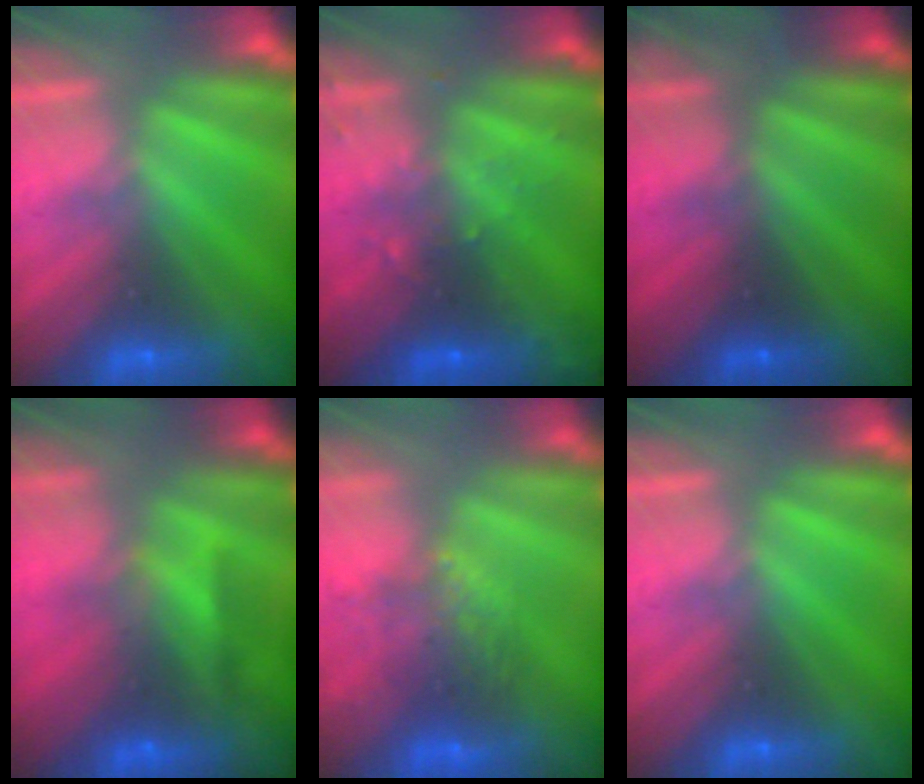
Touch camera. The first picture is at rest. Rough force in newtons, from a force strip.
{"total": 2.9}
{"total": 2.6}
{"total": 5.6}
{"total": 7.8}
{"total": 0.0}